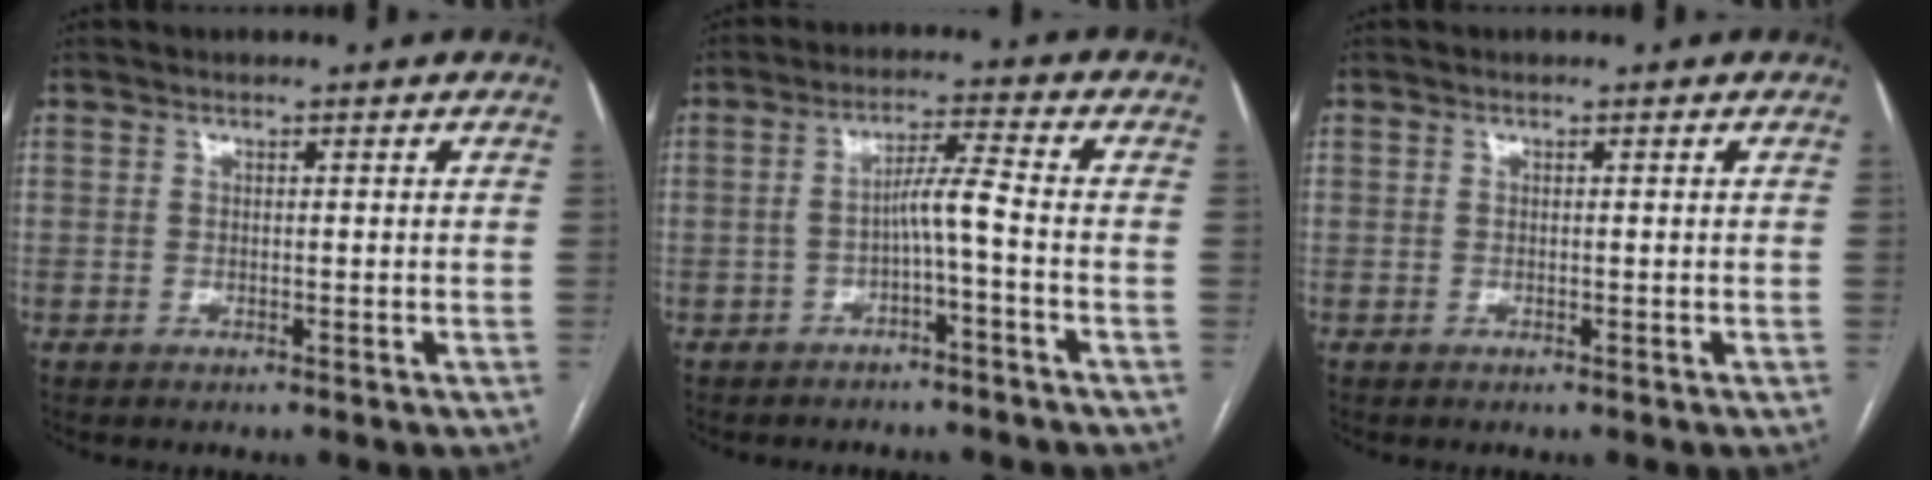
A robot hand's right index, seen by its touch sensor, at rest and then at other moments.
{"total": 4.6, "force": [-1.7, -0.3, 4.2], "torque": [-0.075, 0.019, -0.027]}
{"total": 0.0}